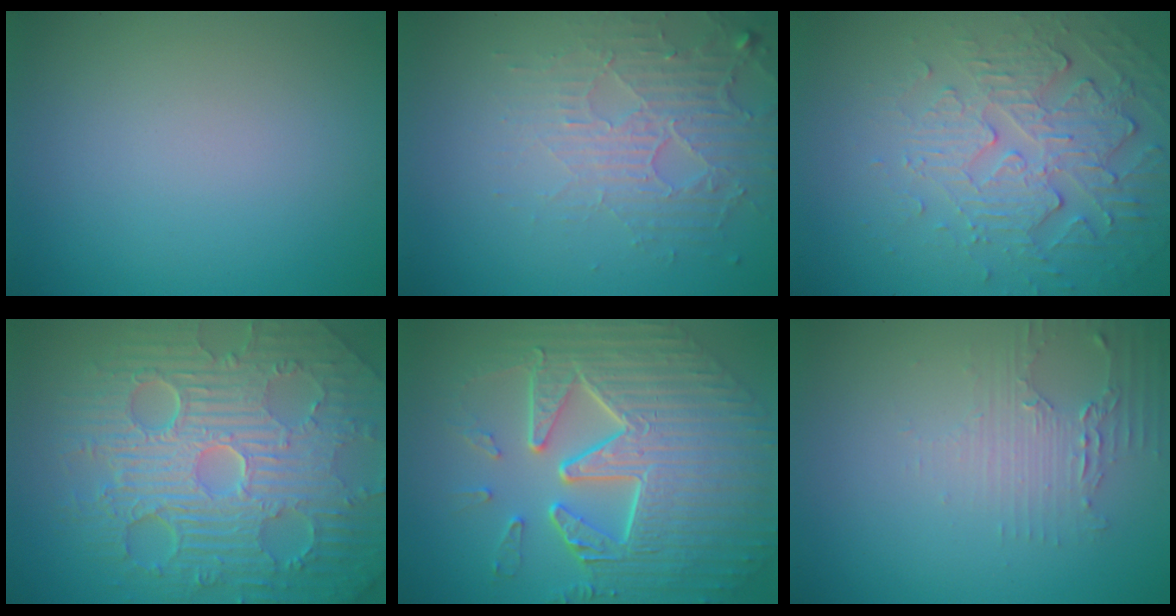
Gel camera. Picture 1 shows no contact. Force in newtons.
{"total": 5.2, "press": 3.3, "slide": 4.0}
{"total": 5.4, "press": 3.7, "slide": 4.0}
{"total": 11.8, "press": 7.5, "slide": 9.0}
{"total": 10.5, "press": 7.3, "slide": 7.5}
{"total": 2.1, "press": 2.0, "slide": 0.4}